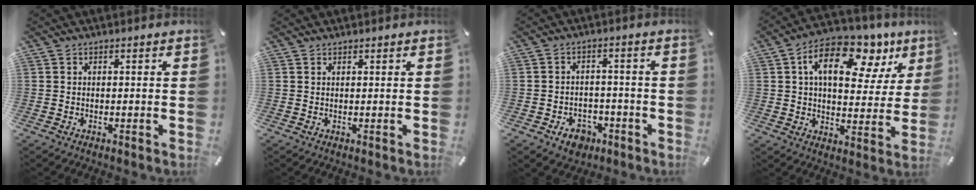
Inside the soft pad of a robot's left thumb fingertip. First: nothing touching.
{"total": 0.5, "force": [0.5, 0.2, 0.0], "torque": [0.000, 0.000, 0.009]}
{"total": 6.1, "force": [-3.3, 4.4, 2.6], "torque": [-0.055, 0.015, -0.061]}
{"total": 15.9, "force": [7.6, 9.3, 10.3], "torque": [-0.158, -0.032, 0.127]}